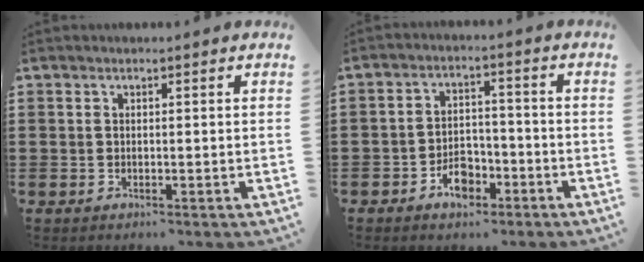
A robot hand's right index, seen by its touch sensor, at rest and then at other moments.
{"total": 4.7, "force": [-2.9, 2.7, 2.5], "torque": [-0.032, 0.008, -0.054]}